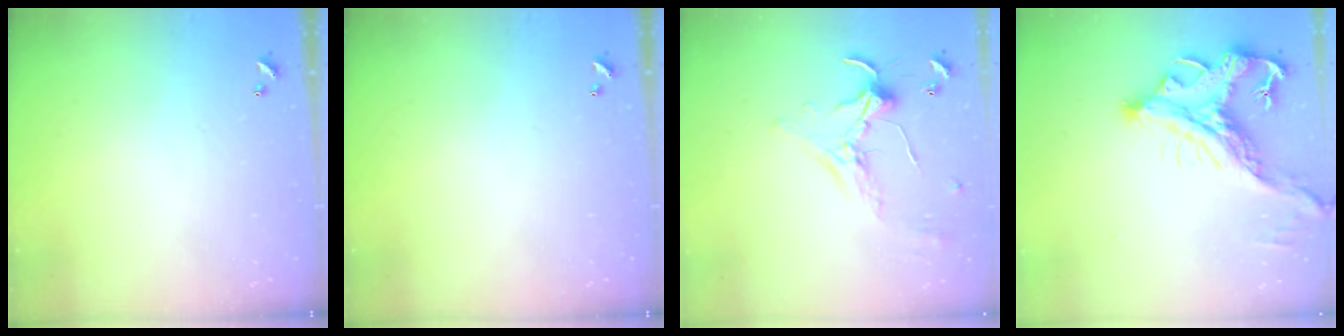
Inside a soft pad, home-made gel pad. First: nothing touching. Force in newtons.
{"total": 0.0}
{"total": 0.8, "press": 0.7, "slide": 0.4}
{"total": 4.6, "press": 4.4, "slide": 1.4}